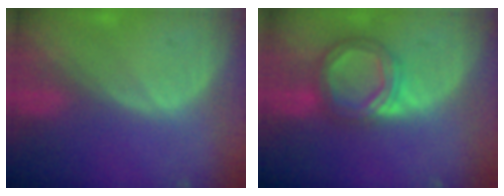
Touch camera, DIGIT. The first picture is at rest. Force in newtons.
{"total": 6.4, "press": 6.4, "slide": 0.5}